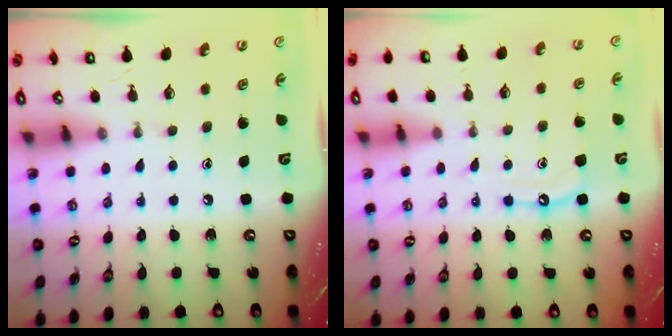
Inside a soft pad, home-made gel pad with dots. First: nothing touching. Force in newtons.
{"total": 8.1, "press": 8.1, "slide": 0.7}